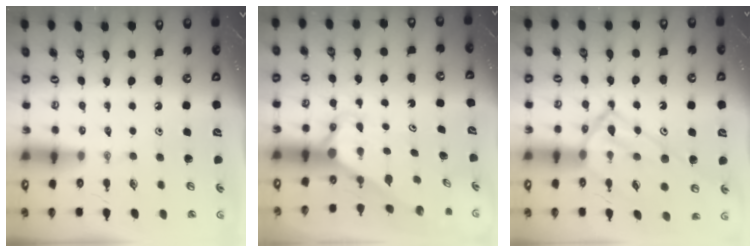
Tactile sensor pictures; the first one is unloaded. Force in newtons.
{"total": 2.8, "press": 2.8, "slide": 0.0}
{"total": 15.6, "press": 15.6, "slide": 0.6}